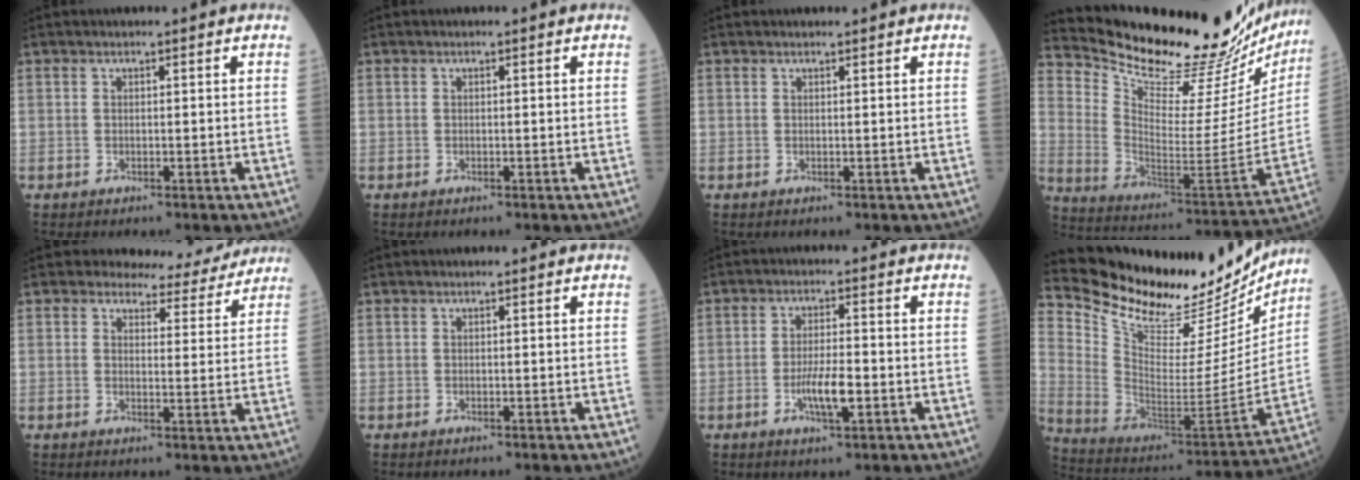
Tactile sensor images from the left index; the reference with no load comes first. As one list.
[{"total": 0.0}, {"total": 0.6, "force": [0.6, 0.1, 0.1], "torque": [-0.007, 0.001, 0.009]}, {"total": 30.4, "force": [28.0, 4.8, 10.9], "torque": [-0.187, -0.111, 0.380]}, {"total": 7.6, "force": [7.2, 2.4, 0.3], "torque": [0.007, -0.011, 0.072]}, {"total": 0.0}, {"total": 5.1, "force": [-1.6, 1.0, 4.7], "torque": [-0.093, -0.003, -0.029]}, {"total": 25.8, "force": [23.2, 7.0, 8.9], "torque": [-0.162, -0.050, 0.347]}]